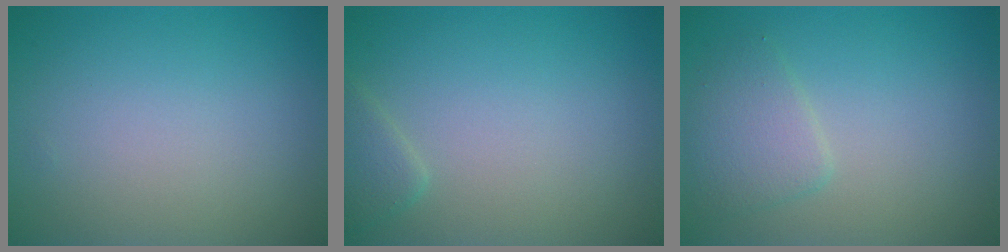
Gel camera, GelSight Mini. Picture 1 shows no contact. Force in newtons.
{"total": 0.9, "press": 0.9, "slide": 0.1}
{"total": 2.5, "press": 2.5, "slide": 0.1}